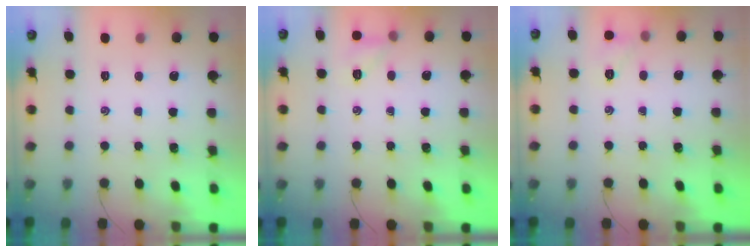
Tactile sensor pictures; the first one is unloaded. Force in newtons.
{"total": 6.6, "press": 6.4, "slide": 1.2}
{"total": 5.0, "press": 4.8, "slide": 1.4}